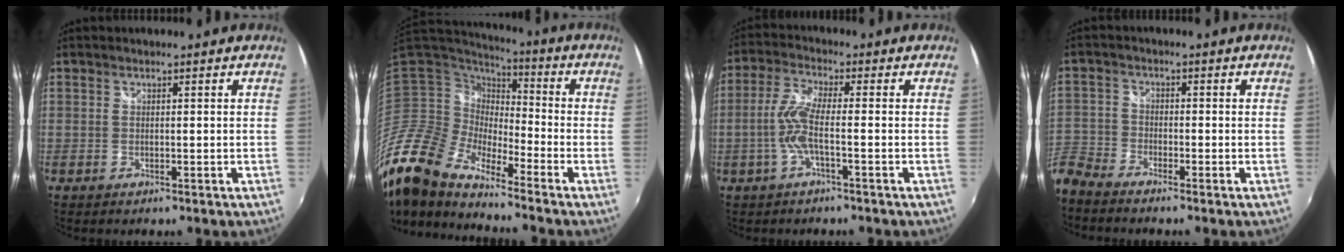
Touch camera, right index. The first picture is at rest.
{"total": 17.4, "force": [-13.3, 4.9, 10.0], "torque": [-0.178, -0.031, -0.270]}
{"total": 6.2, "force": [-1.7, 0.6, 5.9], "torque": [-0.133, 0.003, -0.033]}
{"total": 6.8, "force": [-5.7, 3.5, 1.4], "torque": [-0.051, -0.001, -0.134]}